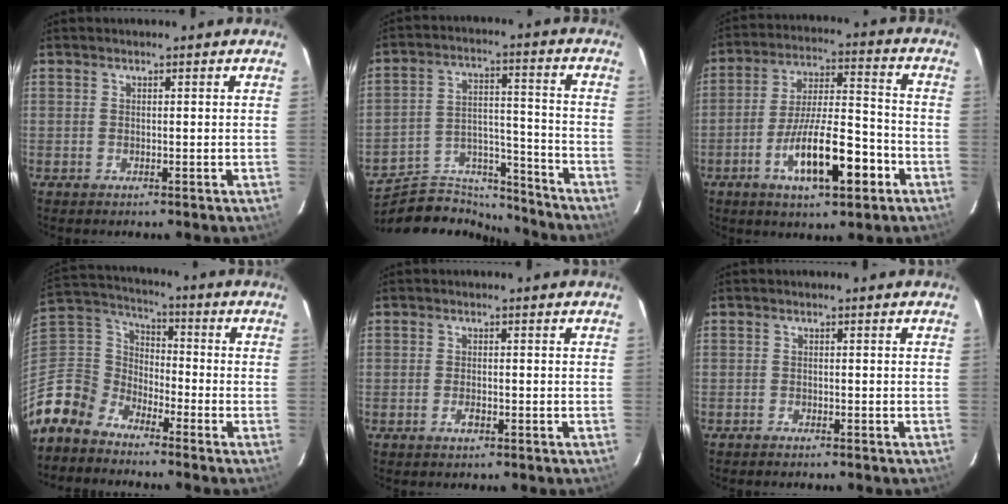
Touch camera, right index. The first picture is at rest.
{"total": 13.5, "force": [-12.9, 3.6, 1.5], "torque": [-0.027, 0.047, -0.208]}
{"total": 14.6, "force": [-6.6, 4.1, 12.3], "torque": [-0.222, -0.003, -0.104]}
{"total": 10.2, "force": [-7.8, 6.4, 1.7], "torque": [-0.076, 0.032, -0.178]}
{"total": 1.7, "force": [-0.9, 0.8, 1.3], "torque": [-0.026, 0.000, -0.016]}
{"total": 1.0, "force": [-1.0, -0.1, 0.2], "torque": [-0.012, 0.000, -0.019]}